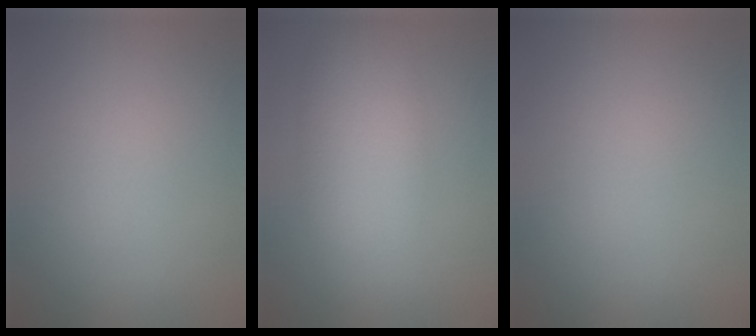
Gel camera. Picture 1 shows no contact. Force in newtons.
{"total": 5.6, "press": 5.6, "slide": 0.1}
{"total": 0.0}